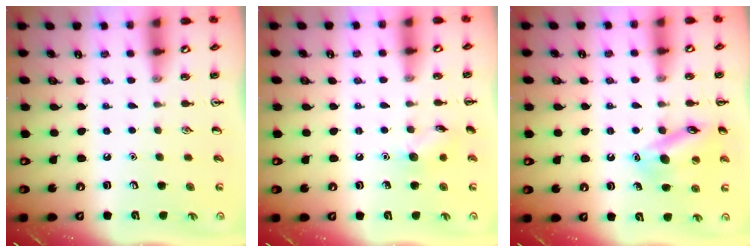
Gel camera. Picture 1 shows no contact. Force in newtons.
{"total": 6.5, "press": 6.3, "slide": 1.5}
{"total": 14.1, "press": 14.0, "slide": 1.6}